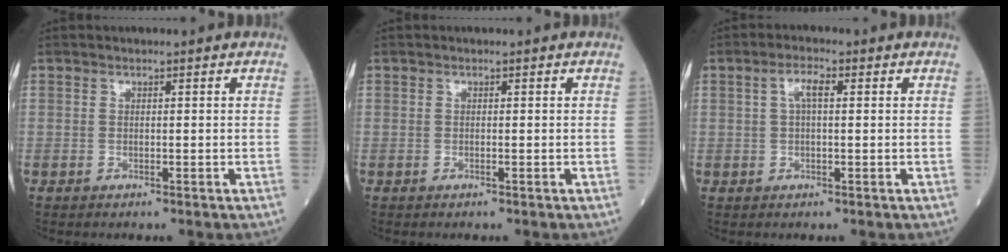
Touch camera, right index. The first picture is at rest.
{"total": 0.0}
{"total": 3.0, "force": [0.9, 0.7, 2.7], "torque": [-0.057, 0.013, 0.019]}